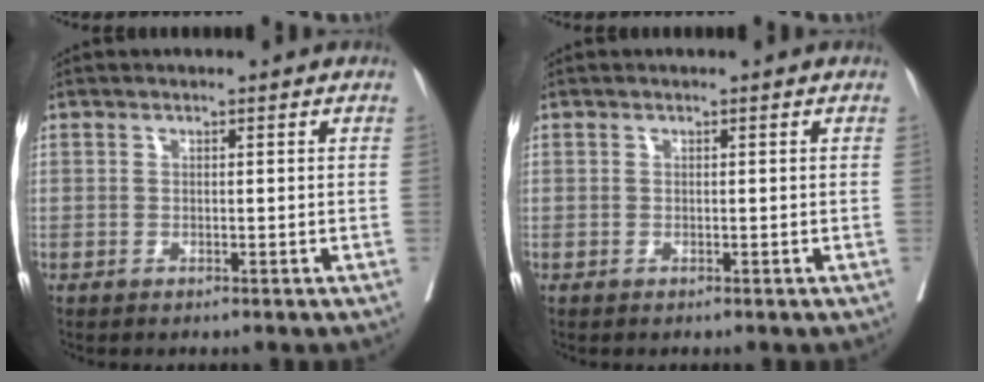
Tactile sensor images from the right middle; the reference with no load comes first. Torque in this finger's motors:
{"motor_torque": [0.00, 0.00, 0.00, -0.03]}